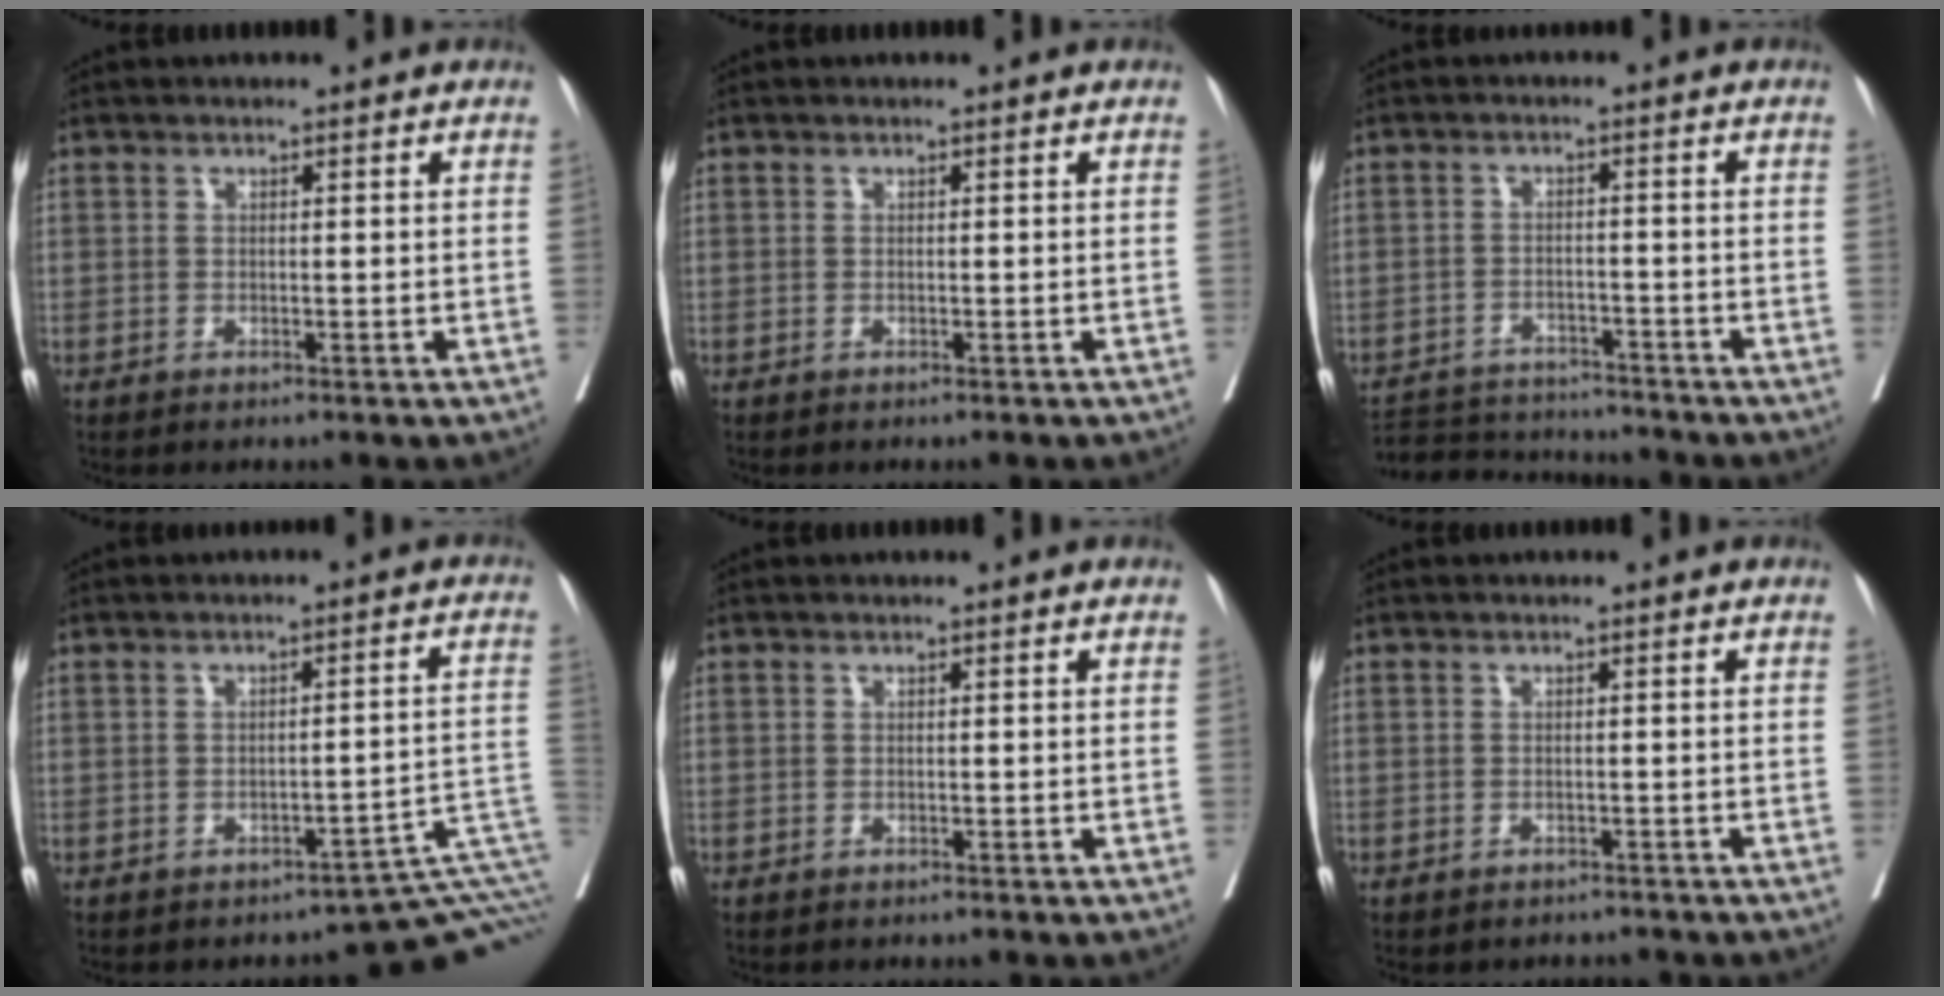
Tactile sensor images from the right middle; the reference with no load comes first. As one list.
[{"total": 0.0}, {"total": 9.8, "force": [-9.5, 2.3, 1.3], "torque": [-0.021, 0.007, -0.142]}, {"total": 7.0, "force": [-4.2, 1.5, 5.3], "torque": [-0.054, 0.038, -0.047]}, {"total": 0.6, "force": [-0.6, 0.2, 0.1], "torque": [-0.006, -0.001, -0.010]}, {"total": 3.0, "force": [-2.7, 1.2, 0.0], "torque": [0.004, 0.001, -0.036]}]